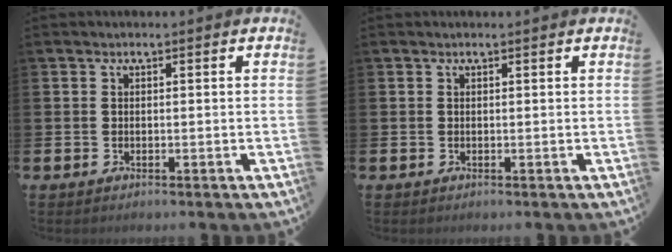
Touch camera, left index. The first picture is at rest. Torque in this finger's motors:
{"motor_torque": [0.48, -0.92, 0.06, -0.01]}